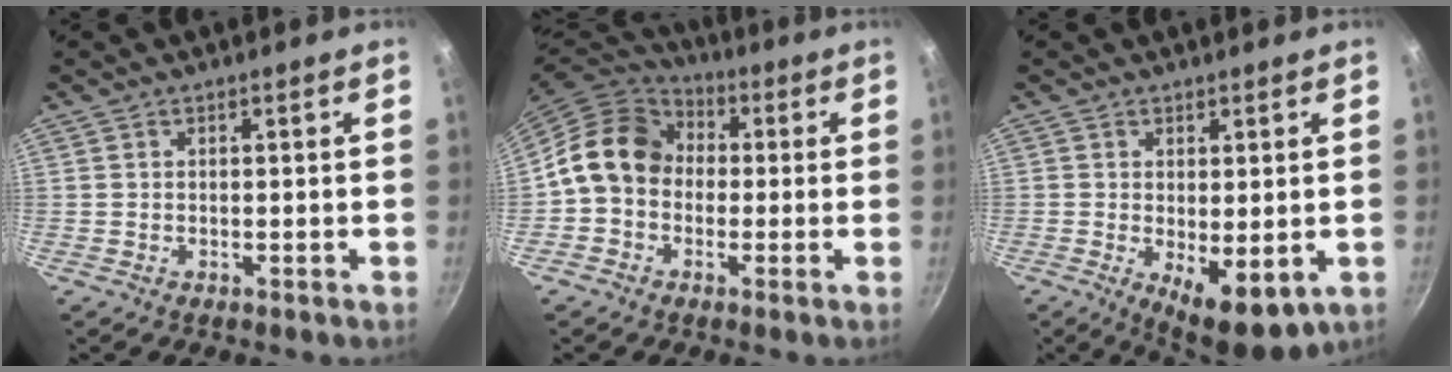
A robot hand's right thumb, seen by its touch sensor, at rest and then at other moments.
{"total": 12.5, "force": [0.4, 10.3, 7.1], "torque": [-0.089, 0.031, -0.014]}
{"total": 8.3, "force": [-1.3, 3.5, 7.4], "torque": [-0.094, -0.015, -0.006]}